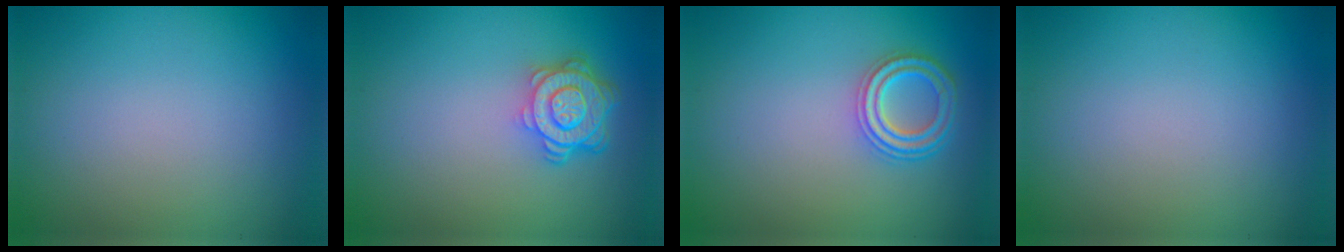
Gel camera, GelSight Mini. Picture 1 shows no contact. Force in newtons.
{"total": 4.5, "press": 3.5, "slide": 2.9}
{"total": 3.5, "press": 2.9, "slide": 2.0}
{"total": 0.0}